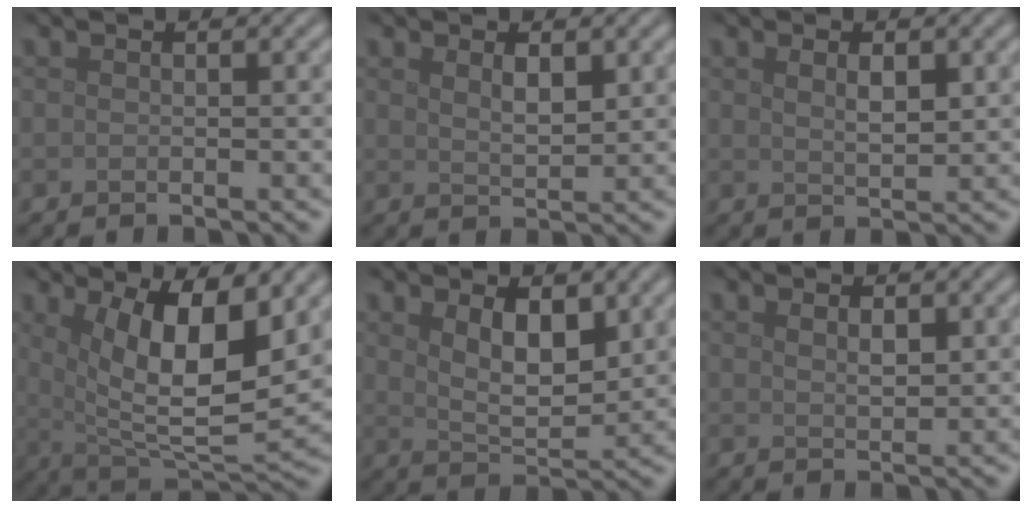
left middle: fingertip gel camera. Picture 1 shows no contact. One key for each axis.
{"total": 1.9, "fx": 1.0, "fy": 0.6, "fz": 1.4, "tx": -0.027, "ty": -0.004, "tz": 0.021}
{"total": 1.9, "fx": 0.9, "fy": 0.7, "fz": 1.6, "tx": -0.029, "ty": -0.004, "tz": 0.018}
{"total": 9.3, "fx": 2.6, "fy": 3.3, "fz": 8.4, "tx": -0.144, "ty": -0.016, "tz": 0.050}
{"total": 4.4, "fx": 1.8, "fy": 2.0, "fz": 3.4, "tx": -0.065, "ty": -0.008, "tz": 0.035}
{"total": 1.4, "fx": 0.7, "fy": 0.6, "fz": 1.1, "tx": -0.021, "ty": -0.003, "tz": 0.015}